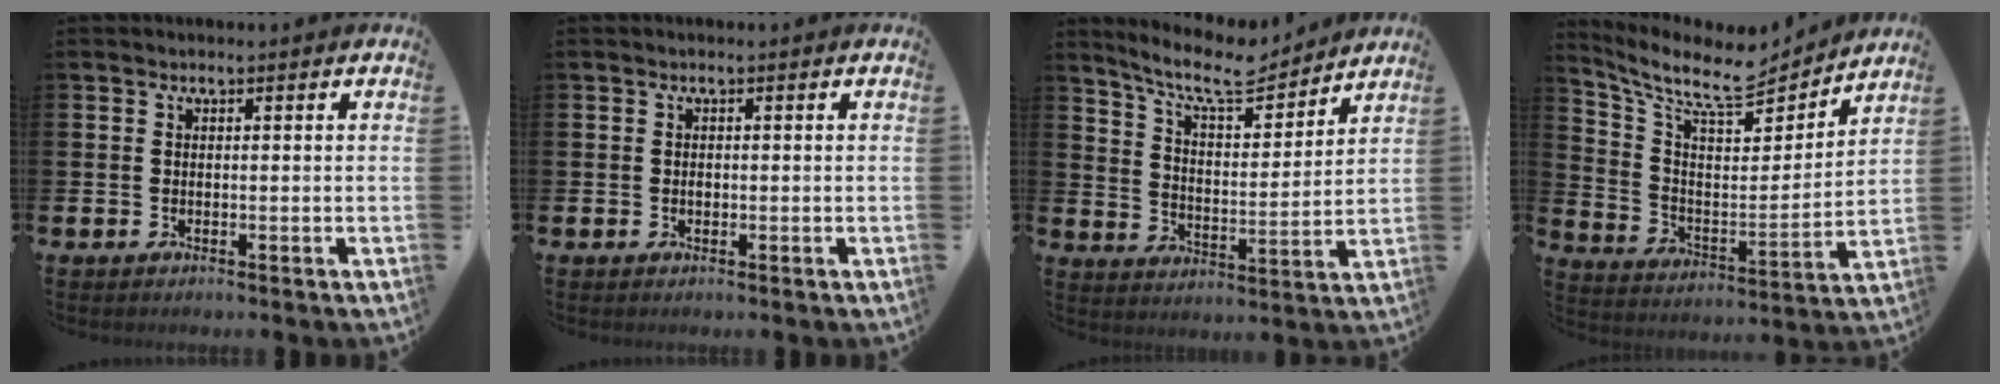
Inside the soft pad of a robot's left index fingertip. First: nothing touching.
{"total": 0.6, "force": [0.0, 0.5, 0.4], "torque": [-0.007, 0.003, -0.003]}
{"total": 8.9, "force": [7.9, 1.9, 3.5], "torque": [-0.085, -0.051, 0.135]}
{"total": 9.7, "force": [8.1, 2.9, 4.4], "torque": [-0.112, -0.058, 0.136]}